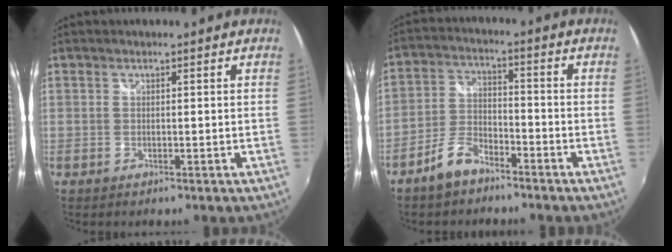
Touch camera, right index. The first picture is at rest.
{"total": 6.8, "force": [-5.1, 2.8, 3.5], "torque": [-0.082, 0.011, -0.098]}